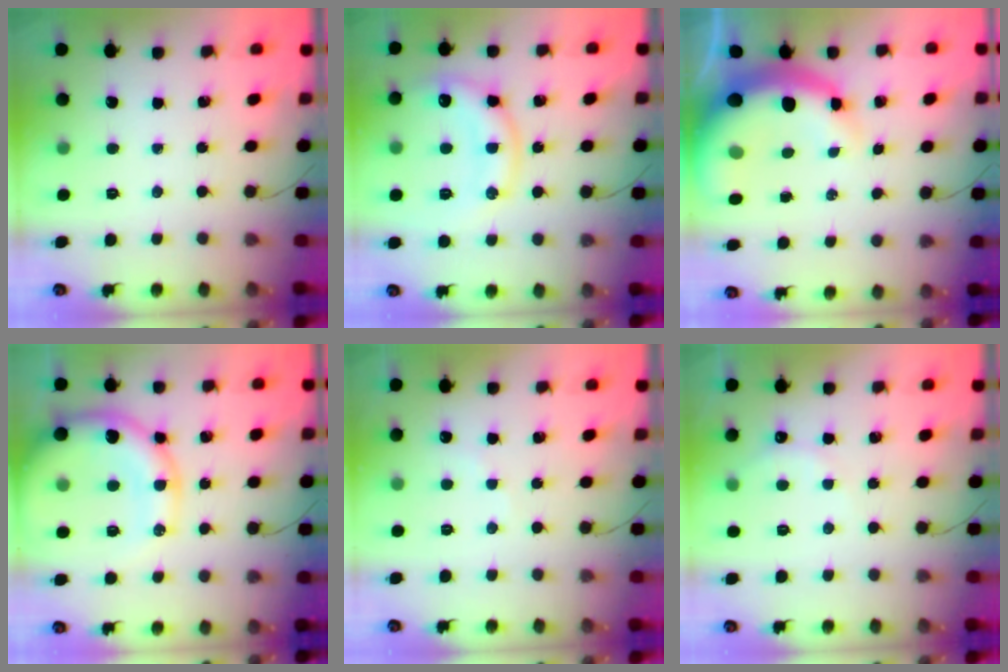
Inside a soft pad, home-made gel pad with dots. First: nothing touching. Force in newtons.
{"total": 15.8, "press": 15.7, "slide": 1.1}
{"total": 10.1, "press": 9.8, "slide": 2.6}
{"total": 17.0, "press": 16.5, "slide": 4.0}
{"total": 5.0, "press": 5.0, "slide": 0.9}
{"total": 6.2, "press": 6.1, "slide": 1.1}